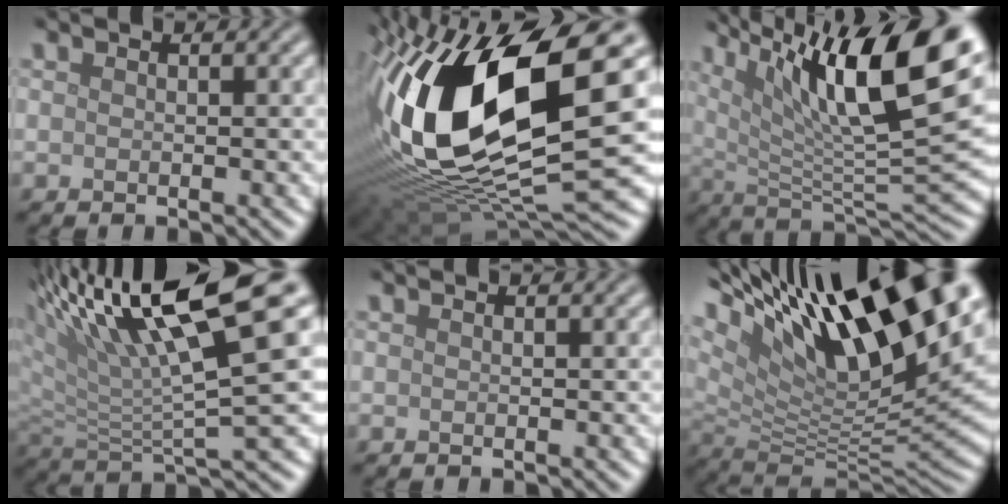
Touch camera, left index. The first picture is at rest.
{"total": 17.8, "force": [3.7, 8.0, 15.5], "torque": [-0.307, -0.002, 0.062]}
{"total": 15.4, "force": [7.8, 4.2, 12.6], "torque": [-0.208, 0.002, 0.139]}
{"total": 12.2, "force": [6.2, 2.4, 10.2], "torque": [-0.171, 0.008, 0.106]}
{"total": 0.0}
{"total": 17.4, "force": [8.7, 6.4, 13.6], "torque": [-0.247, 0.029, 0.154]}